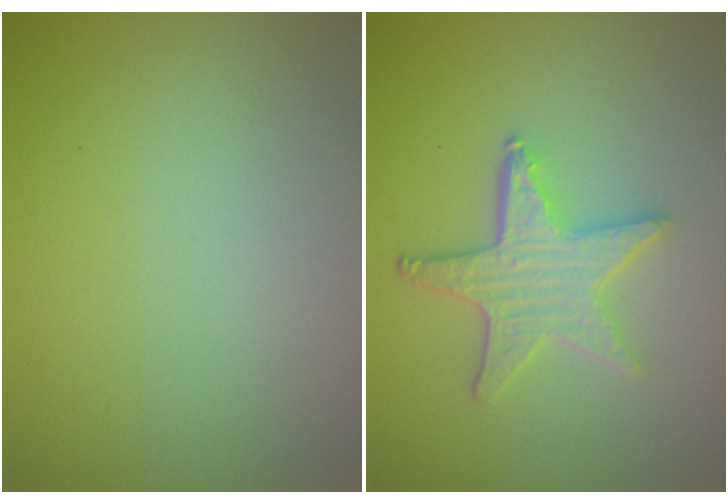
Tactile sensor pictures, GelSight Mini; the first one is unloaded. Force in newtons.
{"total": 4.0, "press": 3.6, "slide": 1.9}